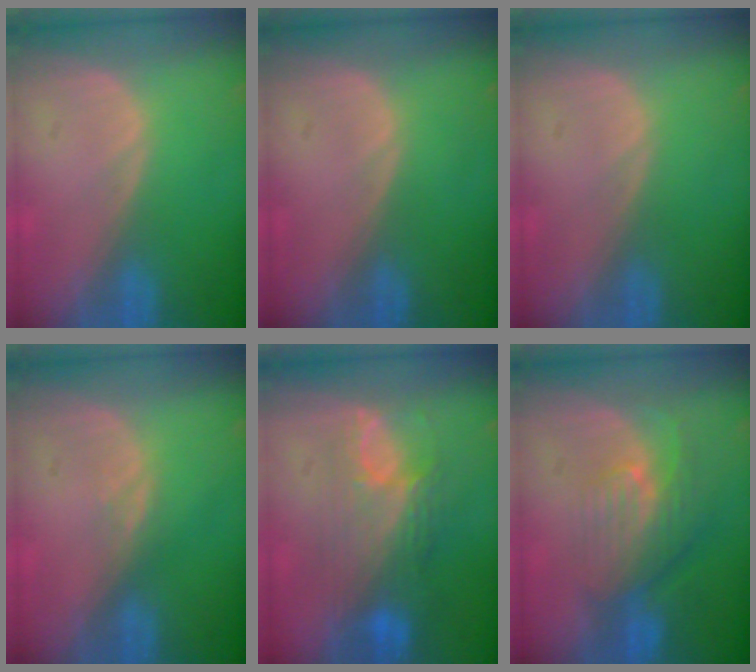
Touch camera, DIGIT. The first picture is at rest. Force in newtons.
{"total": 0.0}
{"total": 0.0}
{"total": 0.9, "press": 0.9, "slide": 0.4}
{"total": 8.7, "press": 8.2, "slide": 2.9}
{"total": 7.9, "press": 7.1, "slide": 3.6}